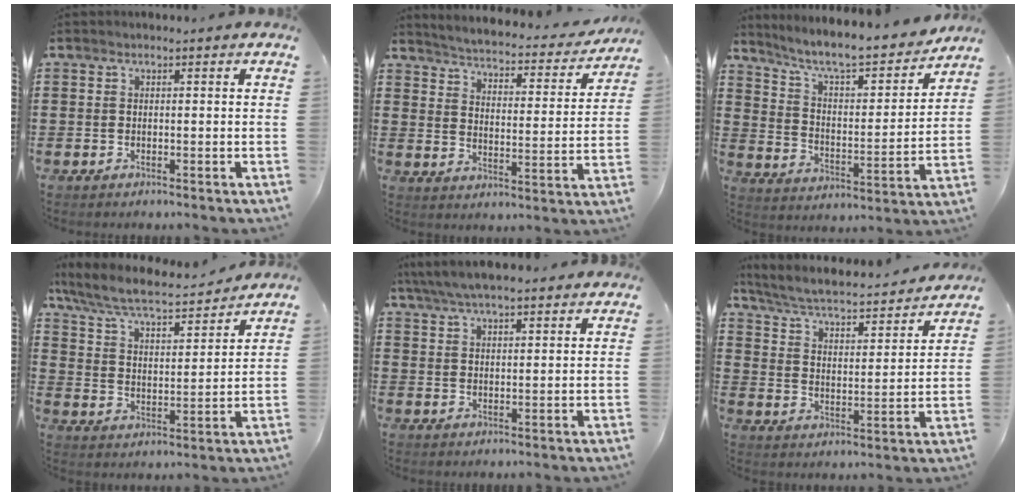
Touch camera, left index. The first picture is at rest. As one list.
[{"total": 3.2, "force": [3.1, 0.0, 0.7], "torque": [-0.034, -0.031, 0.044]}, {"total": 7.8, "force": [6.9, 0.8, 3.5], "torque": [-0.099, -0.048, 0.114]}, {"total": 6.9, "force": [6.0, 1.0, 3.2], "torque": [-0.087, -0.035, 0.099]}, {"total": 5.6, "force": [5.4, 0.7, 1.6], "torque": [-0.050, -0.017, 0.099]}, {"total": 3.7, "force": [3.3, 0.3, 1.7], "torque": [-0.052, -0.032, 0.046]}]